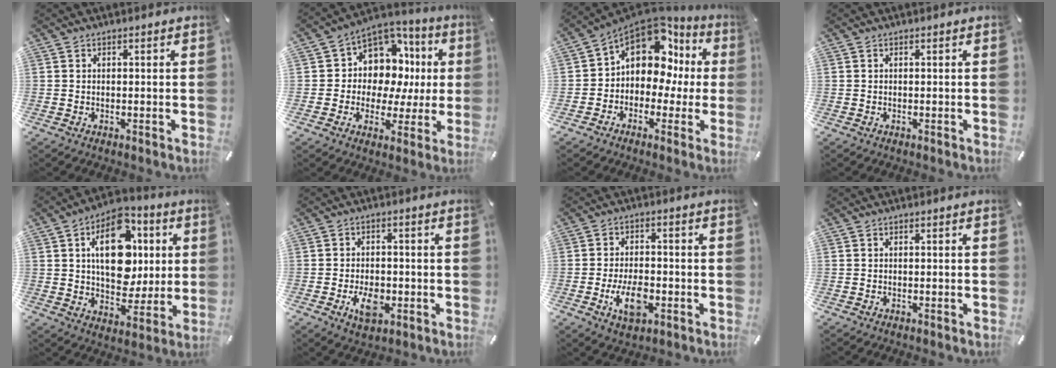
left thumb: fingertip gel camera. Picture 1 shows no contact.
{"total": 10.6, "force": [3.1, 9.4, 3.8], "torque": [-0.058, -0.041, 0.064]}
{"total": 12.5, "force": [4.6, 8.8, 7.7], "torque": [-0.137, -0.034, 0.078]}
{"total": 0.0}
{"total": 18.7, "force": [4.5, 12.8, 12.9], "torque": [-0.181, -0.008, 0.081]}
{"total": 7.2, "force": [-2.2, 4.5, 5.3], "torque": [-0.094, 0.001, -0.042]}
{"total": 8.1, "force": [-2.7, 4.4, 6.2], "torque": [-0.123, 0.011, -0.046]}
{"total": 0.0}